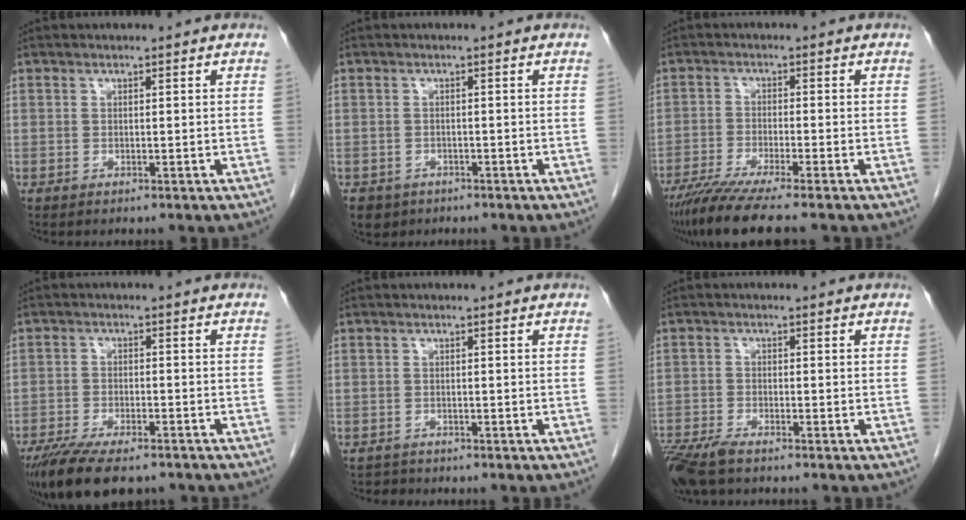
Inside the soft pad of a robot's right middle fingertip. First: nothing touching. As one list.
[{"total": 3.2, "force": [-2.1, 2.4, 0.2], "torque": [-0.005, 0.004, -0.033]}, {"total": 8.8, "force": [-7.1, -0.7, 5.2], "torque": [-0.080, -0.027, -0.121]}, {"total": 12.5, "force": [-9.6, 3.8, 6.9], "torque": [-0.125, -0.018, -0.153]}, {"total": 1.3, "force": [-1.1, 0.4, -0.6], "torque": [0.004, -0.002, -0.019]}, {"total": 6.2, "force": [-5.0, 1.3, 3.5], "torque": [-0.070, -0.015, -0.094]}]